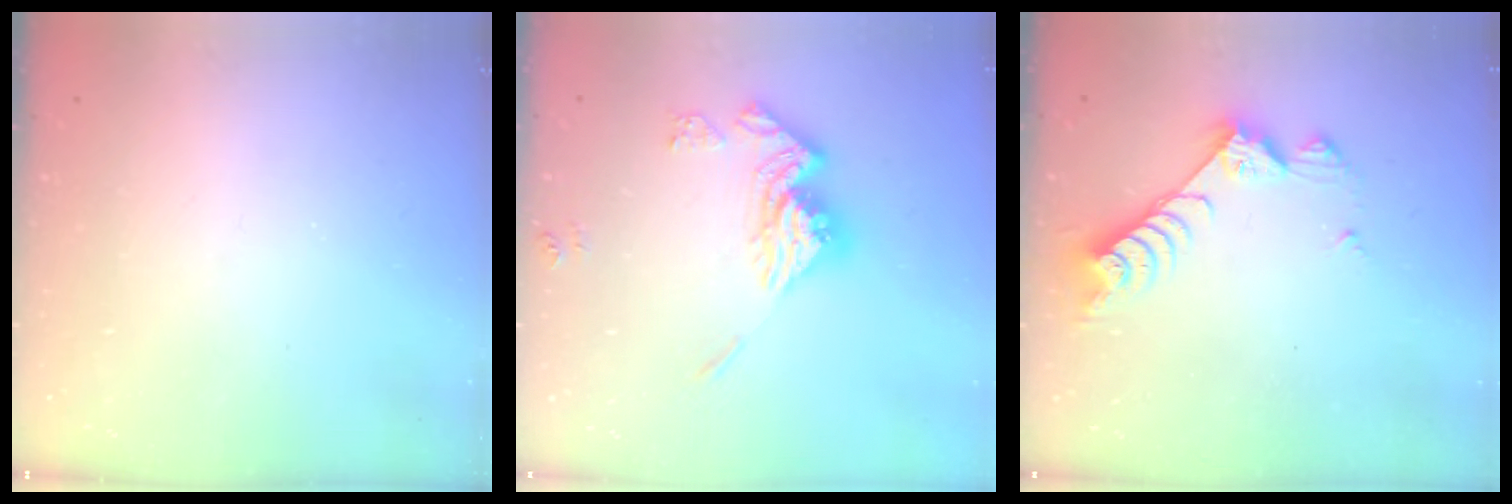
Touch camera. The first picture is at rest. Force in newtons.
{"total": 15.2, "press": 15.2, "slide": 1.5}
{"total": 7.6, "press": 7.6, "slide": 0.6}